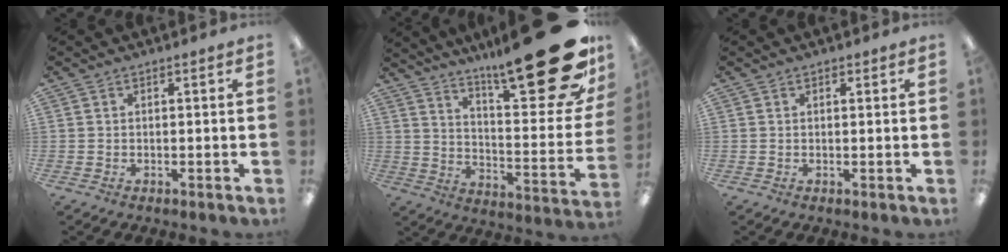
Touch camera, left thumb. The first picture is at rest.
{"total": 27.3, "force": [16.0, 6.9, 21.0], "torque": [-0.283, -0.111, 0.262]}
{"total": 0.8, "force": [0.5, 0.5, 0.2], "torque": [-0.005, 0.002, 0.010]}